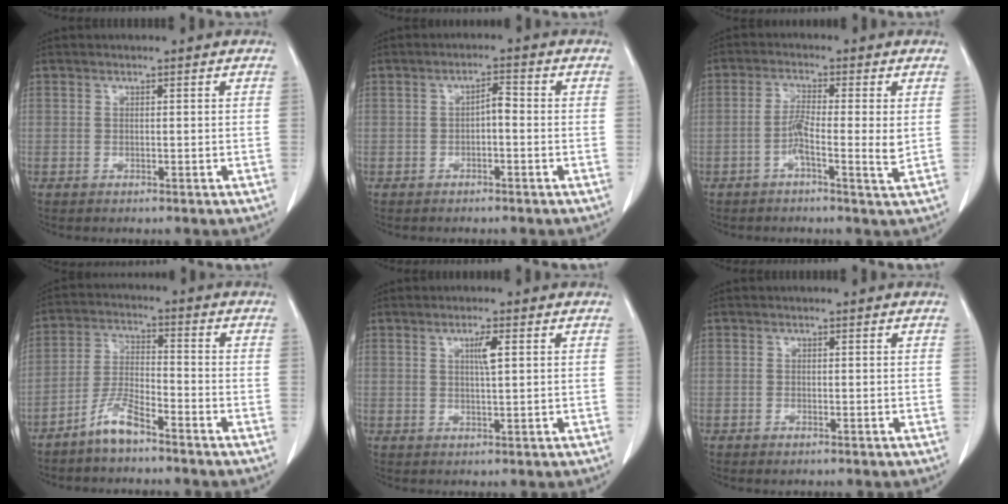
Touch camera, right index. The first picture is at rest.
{"total": 2.3, "force": [-0.5, 0.7, 2.1], "torque": [-0.032, 0.008, -0.009]}
{"total": 5.2, "force": [-0.8, 0.2, 5.1], "torque": [-0.095, 0.002, -0.020]}
{"total": 6.1, "force": [-4.8, 1.0, 3.6], "torque": [-0.083, -0.005, -0.096]}
{"total": 2.6, "force": [0.8, 0.1, 2.4], "torque": [-0.043, 0.000, 0.014]}
{"total": 0.7, "force": [-0.5, 0.2, 0.4], "torque": [-0.011, -0.002, -0.004]}